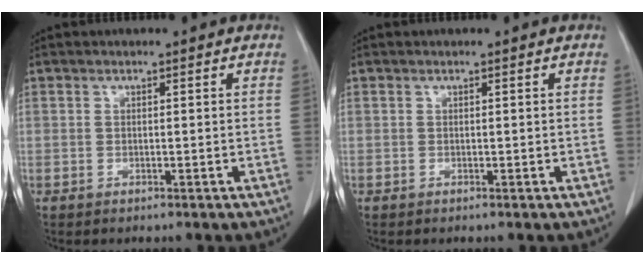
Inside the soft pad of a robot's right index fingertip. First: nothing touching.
{"total": 0.0}